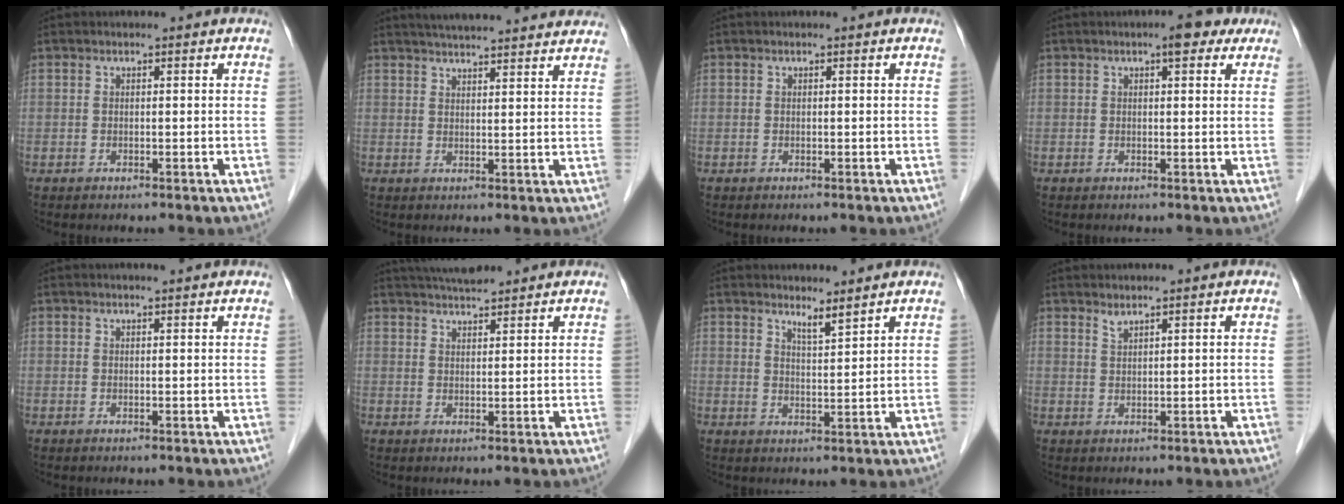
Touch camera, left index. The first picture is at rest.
{"total": 15.3, "force": [14.0, 1.4, 6.0], "torque": [-0.090, 0.030, 0.180]}
{"total": 0.0}
{"total": 3.7, "force": [2.2, 1.3, 2.7], "torque": [-0.035, 0.013, 0.025]}
{"total": 2.2, "force": [2.0, 0.0, 1.0], "torque": [-0.014, 0.010, 0.025]}
{"total": 5.5, "force": [5.2, 0.5, 2.0], "torque": [-0.034, 0.028, 0.088]}
{"total": 2.5, "force": [2.3, -0.3, 0.9], "torque": [-0.018, -0.011, 0.043]}
{"total": 1.2, "force": [1.1, -0.1, 0.4], "torque": [-0.008, -0.005, 0.024]}